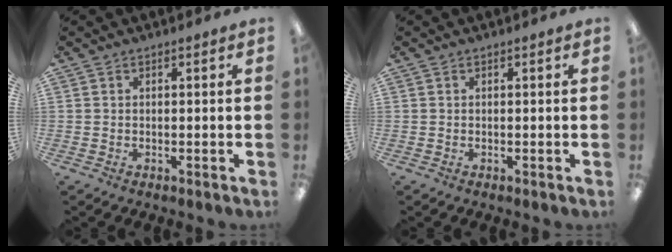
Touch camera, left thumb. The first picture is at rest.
{"total": 0.0}